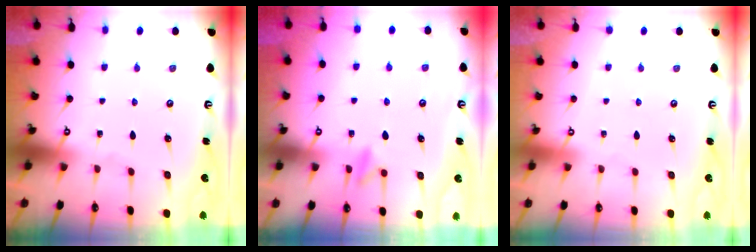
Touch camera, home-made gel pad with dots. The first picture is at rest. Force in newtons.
{"total": 4.5, "press": 4.5, "slide": 0.5}
{"total": 4.0, "press": 4.0, "slide": 0.1}